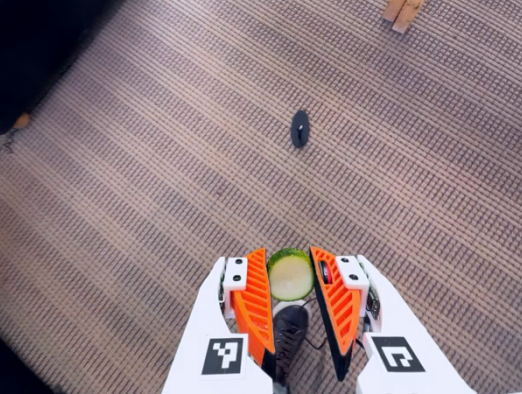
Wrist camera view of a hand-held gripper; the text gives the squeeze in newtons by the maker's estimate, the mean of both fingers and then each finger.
{"total": 10.0, "left": 10.7, "right": 9.3}